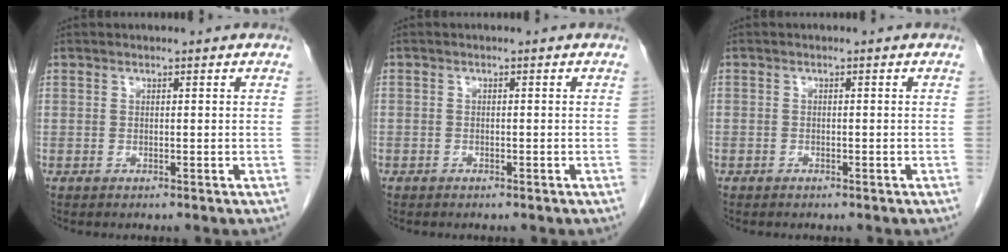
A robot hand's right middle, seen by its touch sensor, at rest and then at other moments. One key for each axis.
{"total": 0.9, "fx": -0.6, "fy": 0.7, "fz": 0.0, "tx": -0.004, "ty": 0.005, "tz": -0.013}
{"total": 0.8, "fx": -0.5, "fy": 0.5, "fz": 0.0, "tx": -0.002, "ty": 0.005, "tz": -0.011}